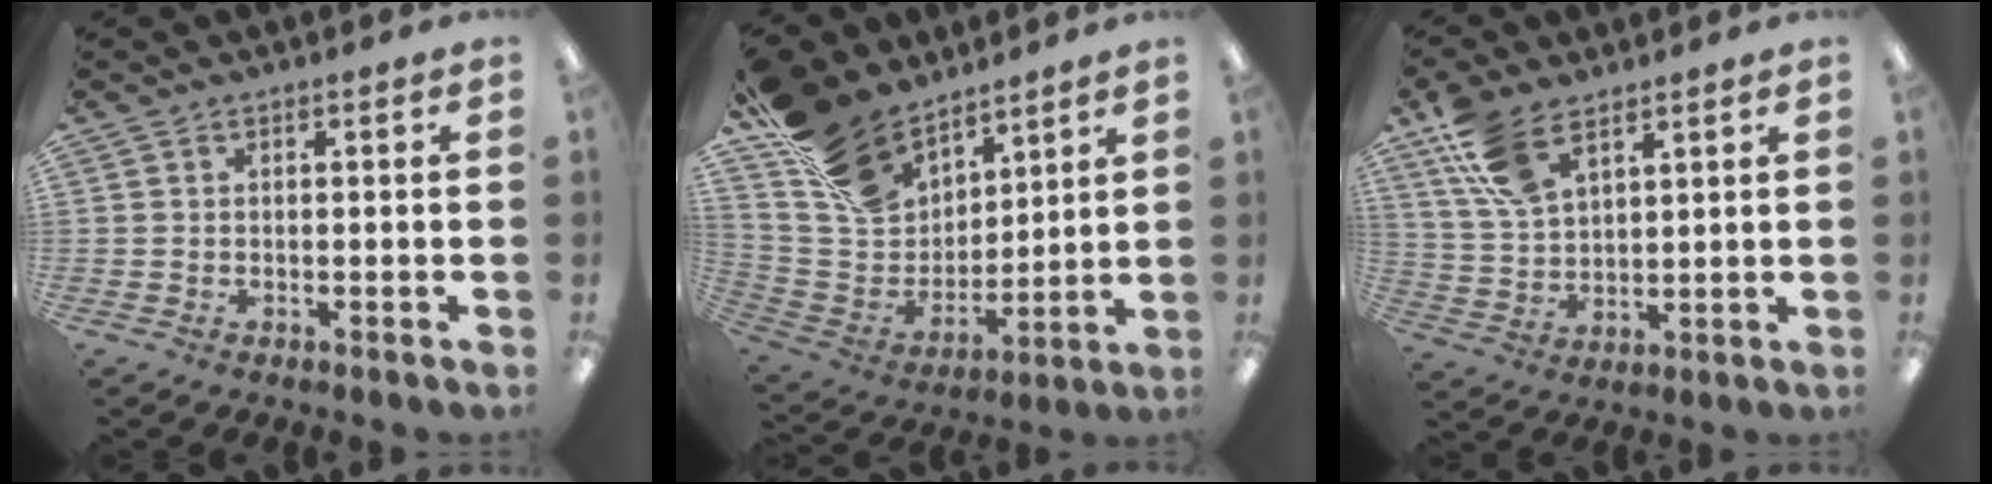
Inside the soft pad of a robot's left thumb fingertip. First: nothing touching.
{"total": 19.1, "force": [13.8, 10.9, 7.5], "torque": [-0.163, -0.079, 0.266]}
{"total": 11.5, "force": [7.6, 5.5, 6.6], "torque": [-0.138, -0.021, 0.147]}